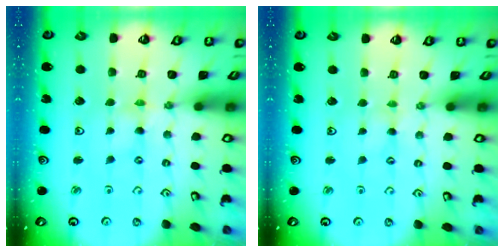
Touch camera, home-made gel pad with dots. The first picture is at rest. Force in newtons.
{"total": 0.0}